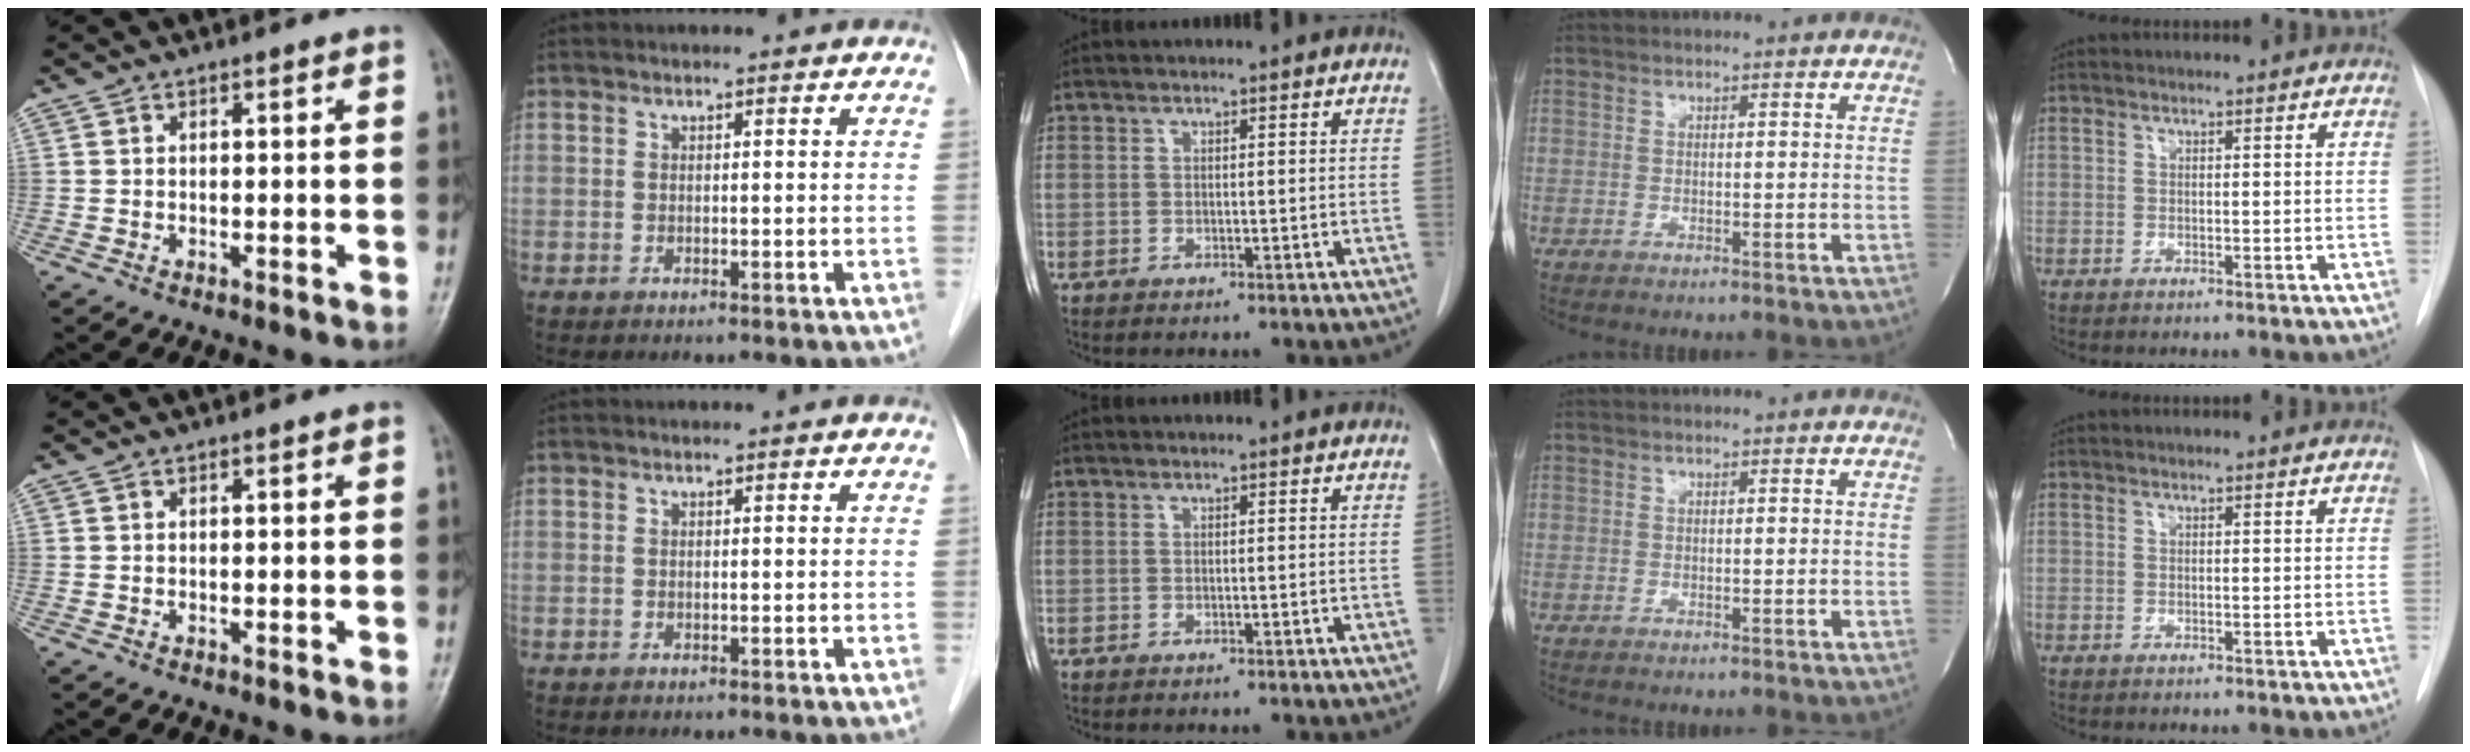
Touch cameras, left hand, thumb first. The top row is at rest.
{}